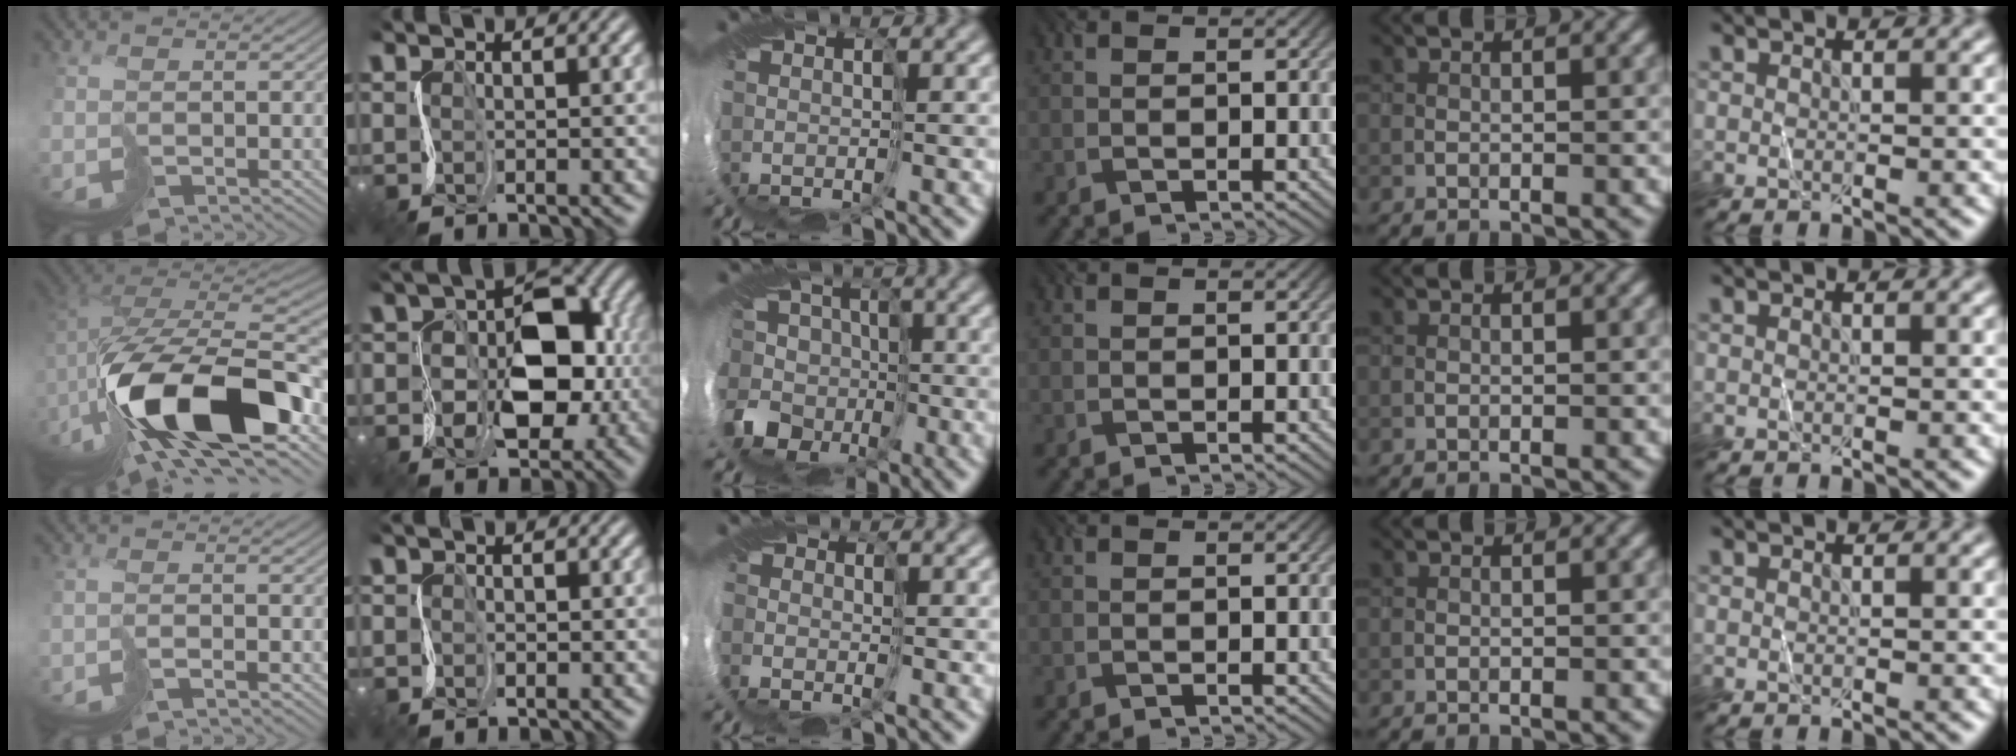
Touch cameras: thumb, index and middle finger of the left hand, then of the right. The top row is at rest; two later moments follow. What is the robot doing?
{"motion": "cut", "object": "receipt paper"}